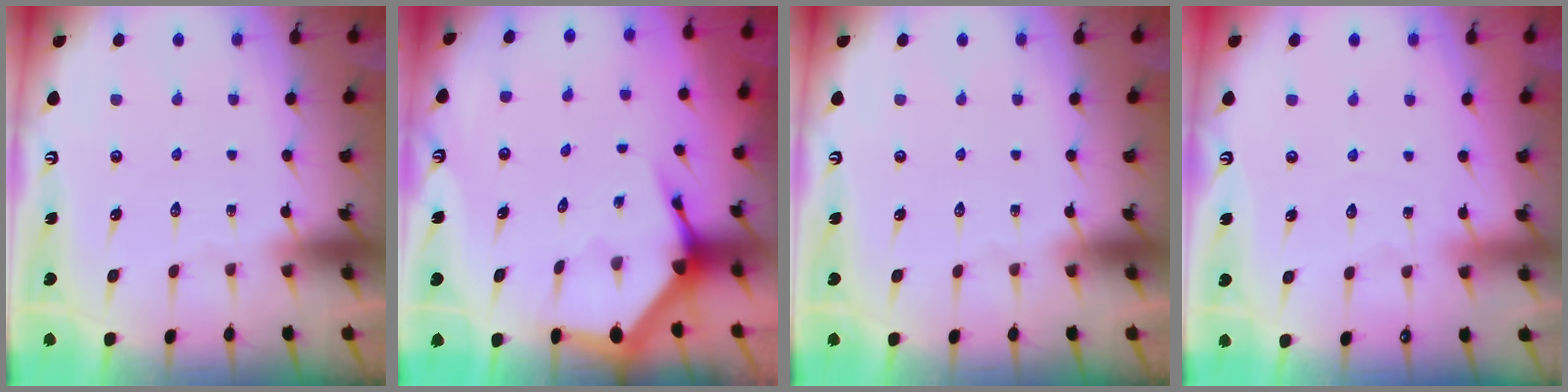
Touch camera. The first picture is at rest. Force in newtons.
{"total": 4.1, "press": 4.1, "slide": 0.6}
{"total": 0.0}
{"total": 3.6, "press": 3.6, "slide": 0.4}